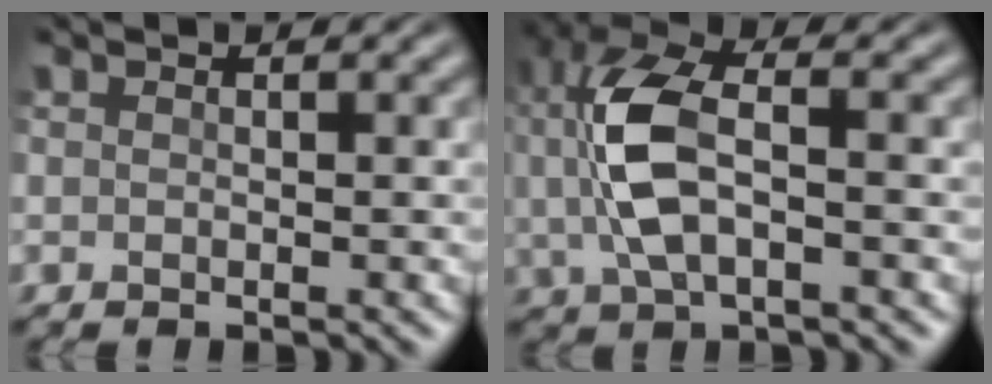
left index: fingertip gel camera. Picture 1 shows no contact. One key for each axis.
{"total": 7.4, "fx": 0.1, "fy": 3.7, "fz": 6.4, "tx": -0.148, "ty": 0.009, "tz": -0.003}